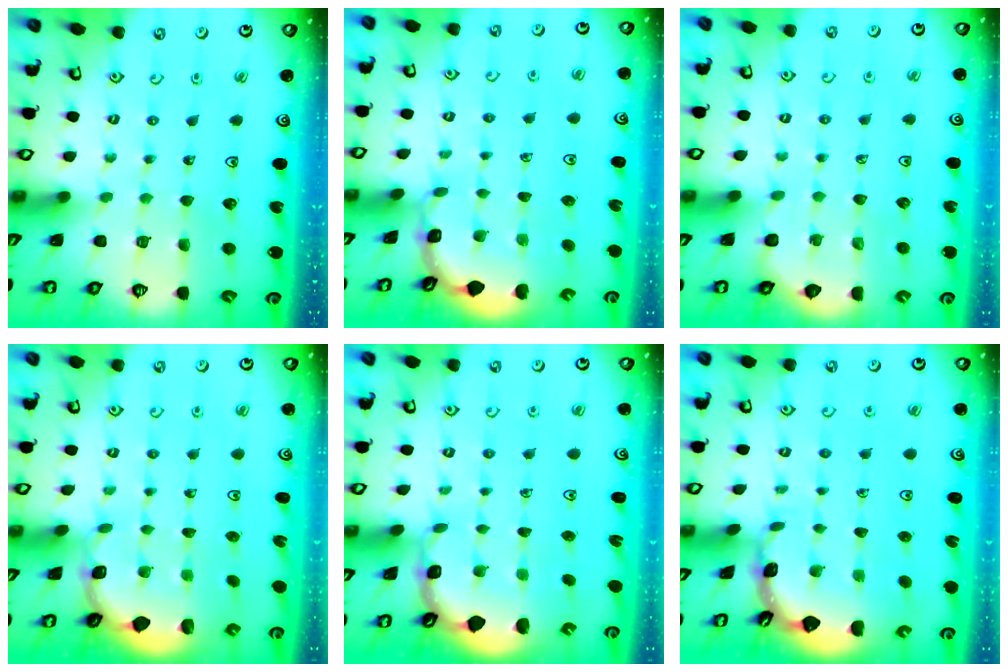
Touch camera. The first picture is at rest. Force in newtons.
{"total": 2.1, "press": 2.1, "slide": 0.2}
{"total": 3.2, "press": 3.2, "slide": 0.3}
{"total": 1.9, "press": 1.8, "slide": 0.8}
{"total": 1.8, "press": 1.6, "slide": 0.8}
{"total": 1.8, "press": 1.8, "slide": 0.2}